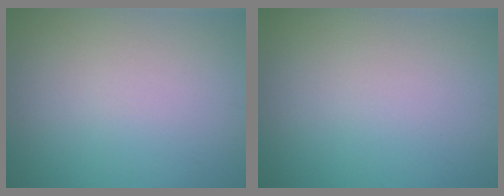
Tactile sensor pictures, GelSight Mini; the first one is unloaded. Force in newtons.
{"total": 0.0}